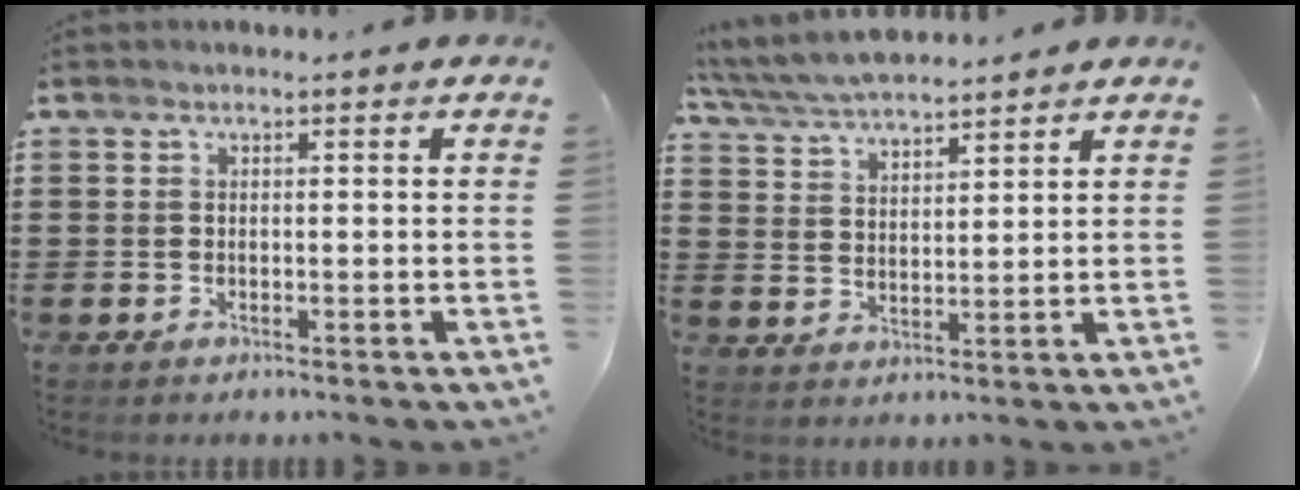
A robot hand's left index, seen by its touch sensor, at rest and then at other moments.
{"total": 5.5, "force": [5.3, 0.6, 1.4], "torque": [-0.047, -0.018, 0.095]}